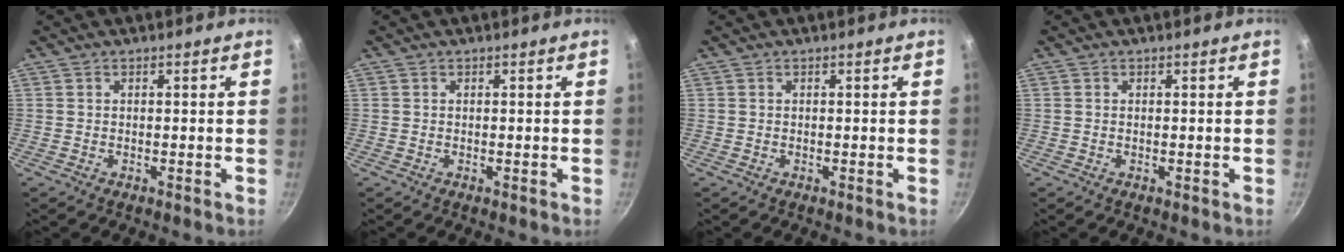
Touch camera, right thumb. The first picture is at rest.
{"total": 0.0}
{"total": 0.0}
{"total": 0.0}